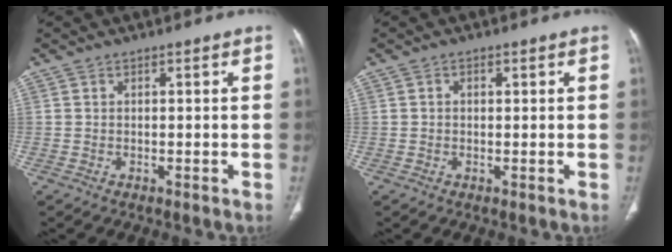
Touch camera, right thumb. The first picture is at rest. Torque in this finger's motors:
{"motor_torque": [-0.26, -0.14, -0.22, 0.38, 0.07]}